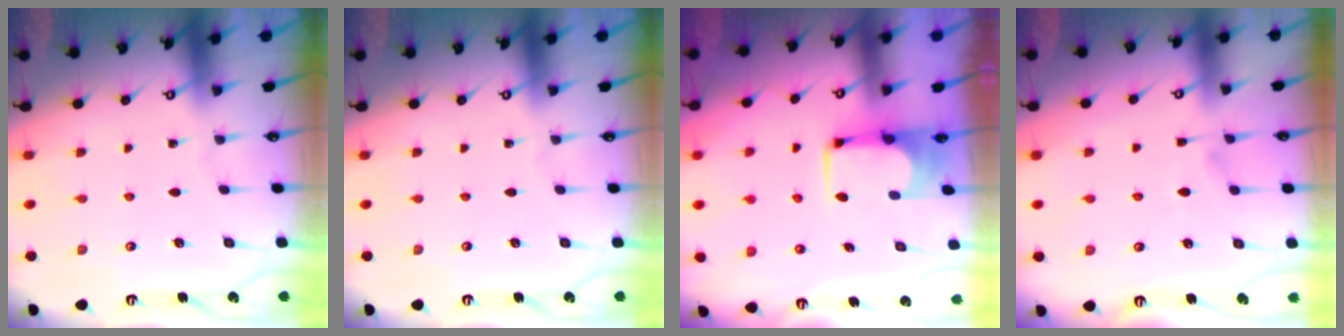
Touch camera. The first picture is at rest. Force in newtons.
{"total": 0.0}
{"total": 3.7, "press": 3.7, "slide": 0.4}
{"total": 1.6, "press": 1.1, "slide": 1.2}